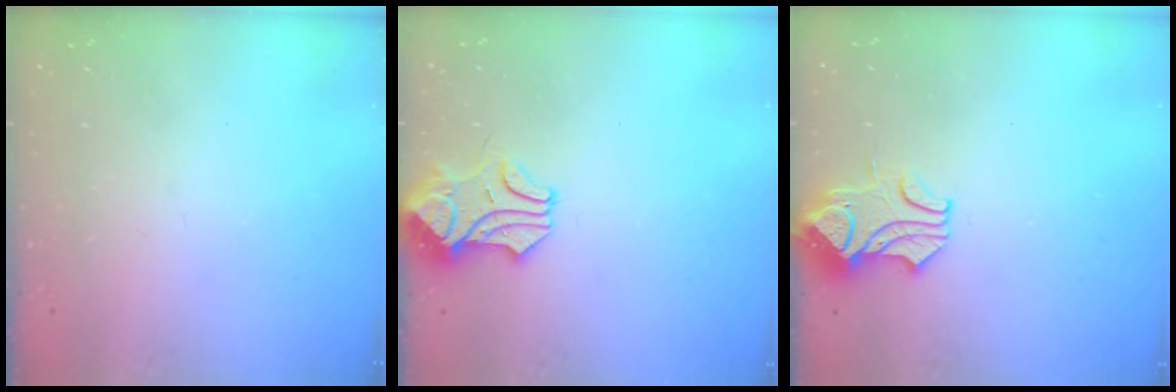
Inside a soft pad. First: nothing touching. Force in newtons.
{"total": 1.1, "press": 0.5, "slide": 1.0}
{"total": 1.0, "press": 0.1, "slide": 1.0}